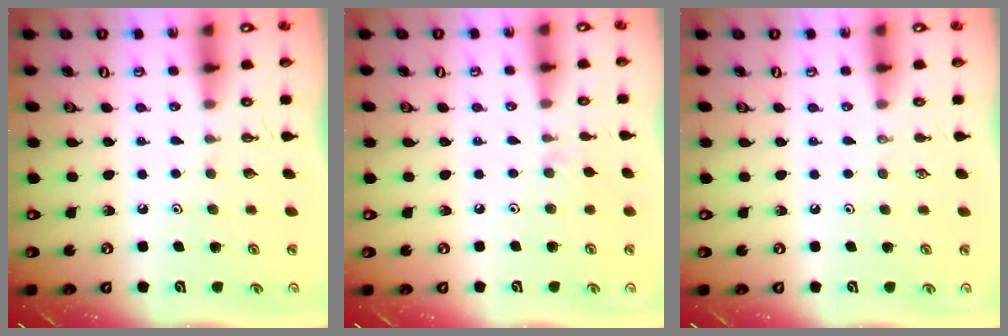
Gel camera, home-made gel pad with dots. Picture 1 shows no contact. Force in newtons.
{"total": 3.2, "press": 3.2, "slide": 0.4}
{"total": 0.0}